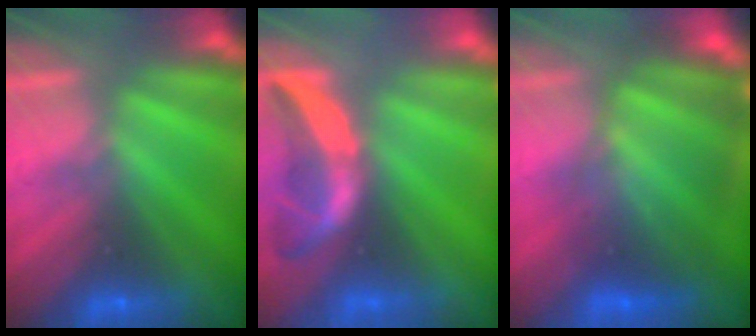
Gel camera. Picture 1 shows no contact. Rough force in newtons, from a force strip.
{"total": 1.7}
{"total": 5.8}